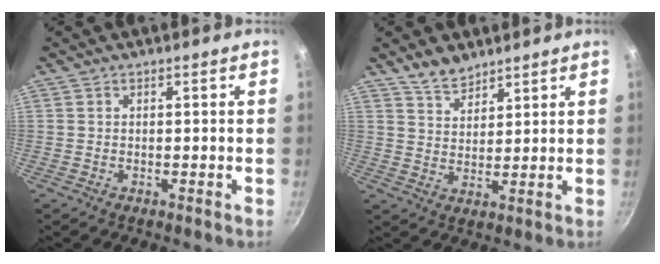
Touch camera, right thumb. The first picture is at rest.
{"total": 5.3, "force": [4.4, 2.5, 1.5], "torque": [-0.014, -0.021, 0.085]}